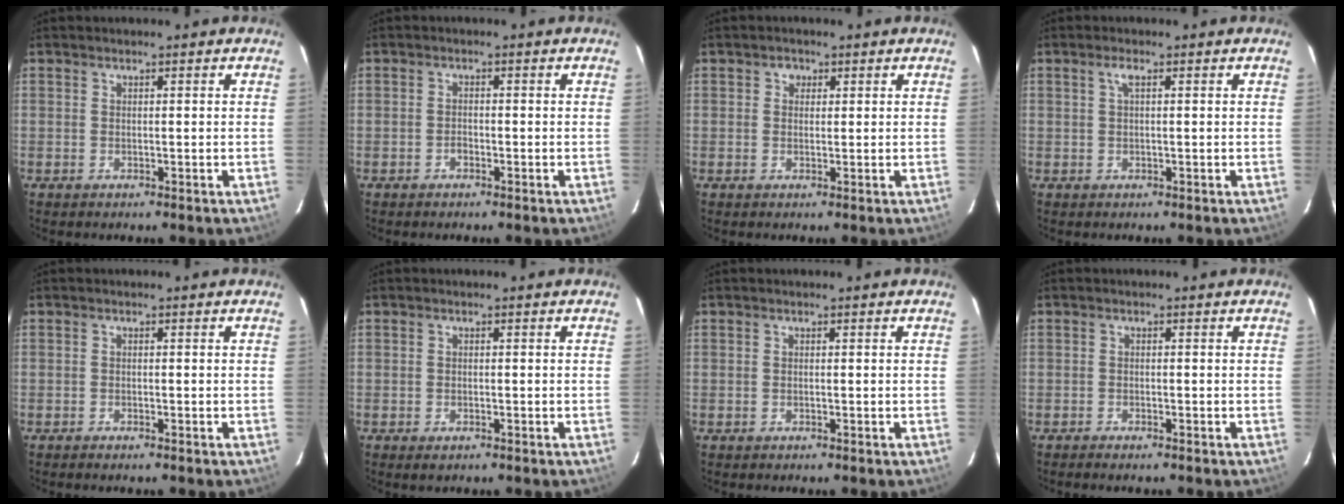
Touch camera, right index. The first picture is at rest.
{"total": 0.9, "force": [-0.7, 0.6, 0.3], "torque": [-0.007, 0.001, -0.011]}
{"total": 1.6, "force": [0.5, 1.5, 0.3], "torque": [-0.003, 0.007, 0.006]}
{"total": 1.3, "force": [0.5, 0.1, 1.2], "torque": [-0.024, 0.004, 0.010]}
{"total": 0.6, "force": [-0.6, 0.1, 0.2], "torque": [-0.005, -0.002, -0.010]}
{"total": 1.0, "force": [-0.6, 0.6, 0.6], "torque": [-0.010, -0.004, -0.010]}
{"total": 0.0}
{"total": 1.3, "force": [-1.2, 0.1, 0.6], "torque": [-0.018, -0.003, -0.021]}